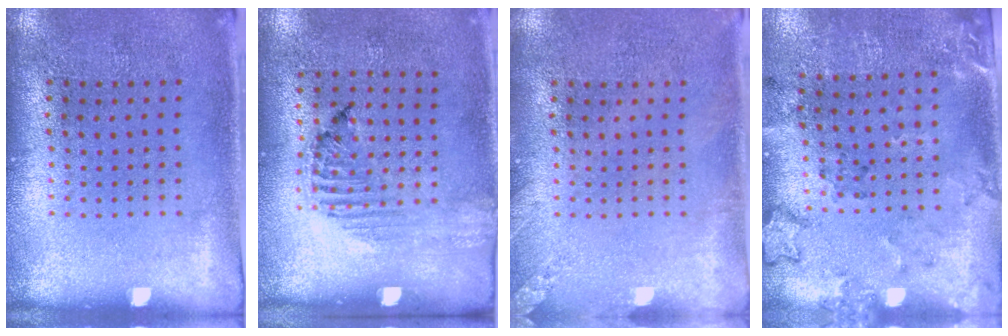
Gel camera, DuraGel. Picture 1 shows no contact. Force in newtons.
{"total": 1.2, "press": 1.2, "slide": 0.4}
{"total": 1.3, "press": 1.3, "slide": 0.2}
{"total": 2.0, "press": 1.5, "slide": 1.4}